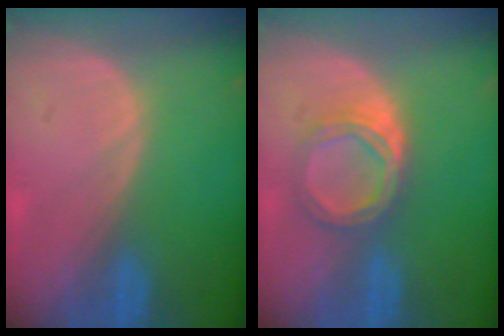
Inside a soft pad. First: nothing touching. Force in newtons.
{"total": 5.3, "press": 4.9, "slide": 2.0}